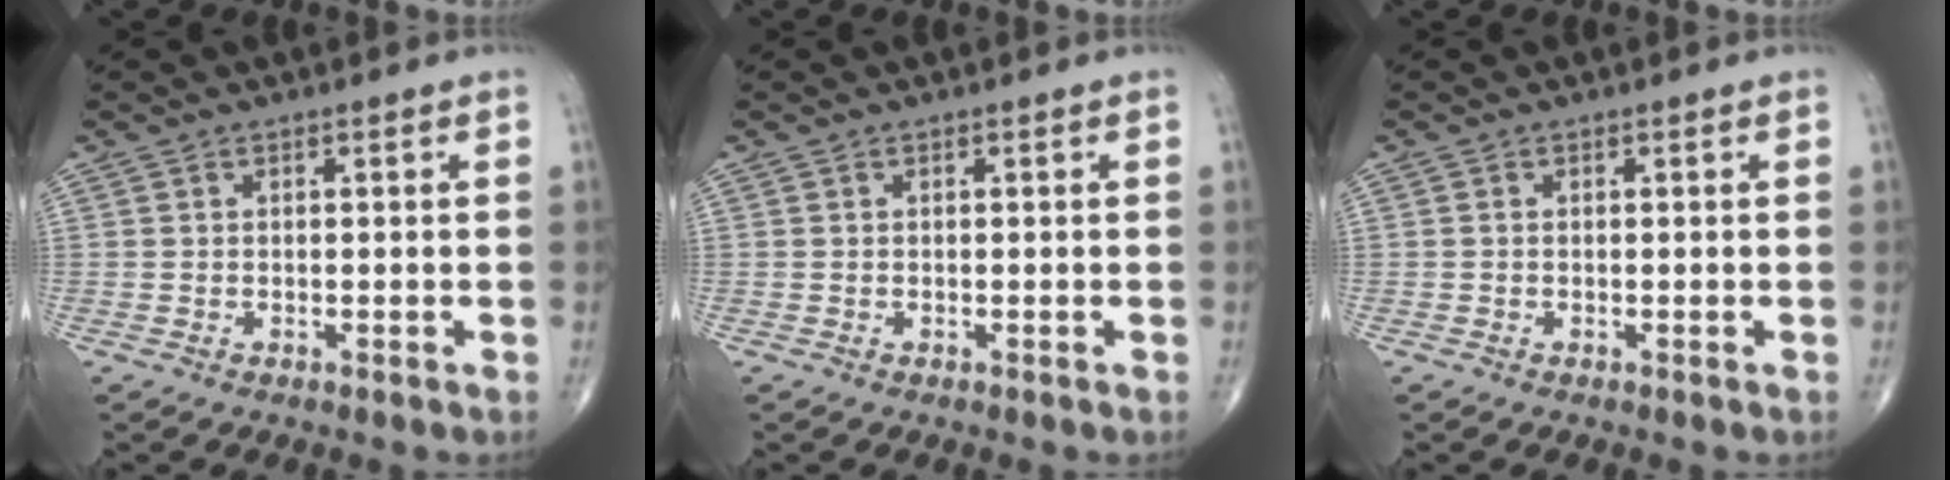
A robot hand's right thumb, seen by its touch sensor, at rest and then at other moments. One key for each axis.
{"total": 0.0}
{"total": 0.0}